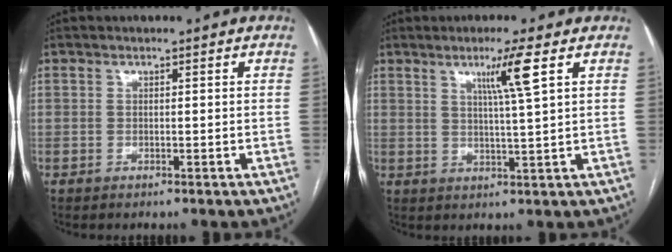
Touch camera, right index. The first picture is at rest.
{"total": 5.7, "force": [2.6, -1.2, 4.9], "torque": [-0.088, -0.008, 0.047]}